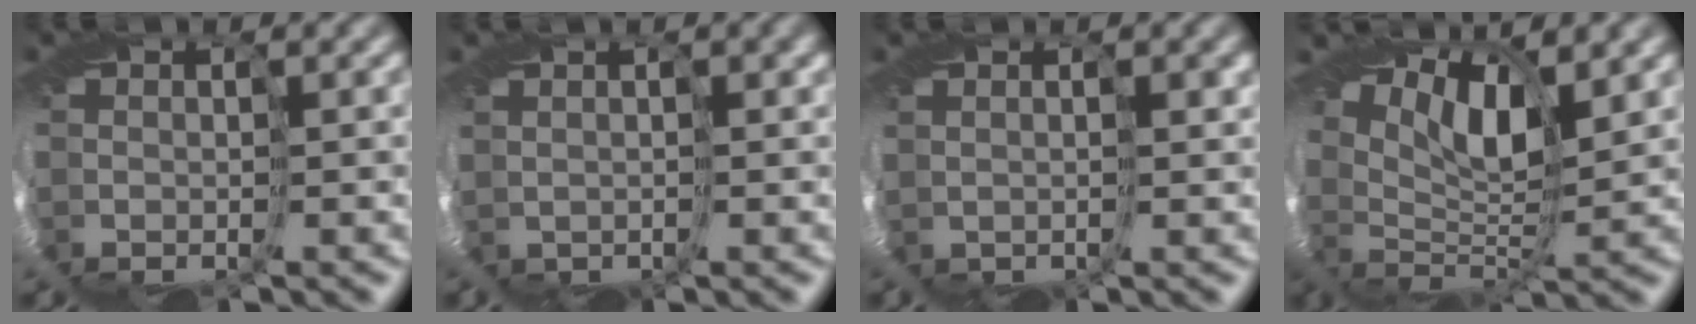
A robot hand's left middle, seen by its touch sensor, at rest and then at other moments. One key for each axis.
{"total": 0.8, "fx": 0.6, "fy": 0.5, "fz": 0.4, "tx": -0.003, "ty": 0.010, "tz": 0.016}
{"total": 0.9, "fx": 0.7, "fy": 0.4, "fz": 0.3, "tx": -0.003, "ty": 0.011, "tz": 0.019}
{"total": 5.2, "fx": 4.2, "fy": 1.2, "fz": 2.9, "tx": -0.065, "ty": 0.009, "tz": 0.066}